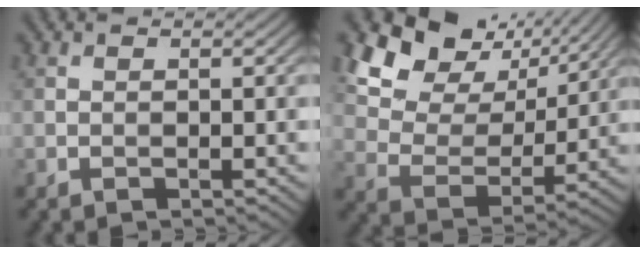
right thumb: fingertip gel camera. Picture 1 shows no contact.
{"total": 13.0, "force": [7.8, 7.9, 6.8], "torque": [-0.159, 0.018, 0.127]}